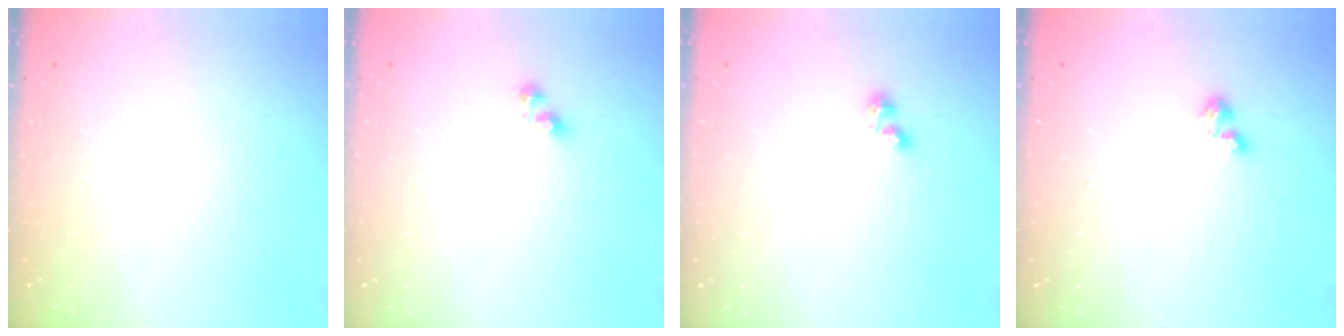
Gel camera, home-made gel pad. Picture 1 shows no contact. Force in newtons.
{"total": 4.8, "press": 4.7, "slide": 0.3}
{"total": 1.9, "press": 1.8, "slide": 0.5}
{"total": 1.9, "press": 1.9, "slide": 0.4}